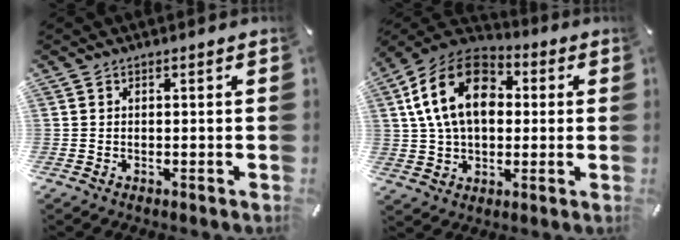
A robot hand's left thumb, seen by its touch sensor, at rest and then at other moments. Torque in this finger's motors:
{"motor_torque": [2.50, 2.50, 1.76, -1.01, 0.23]}